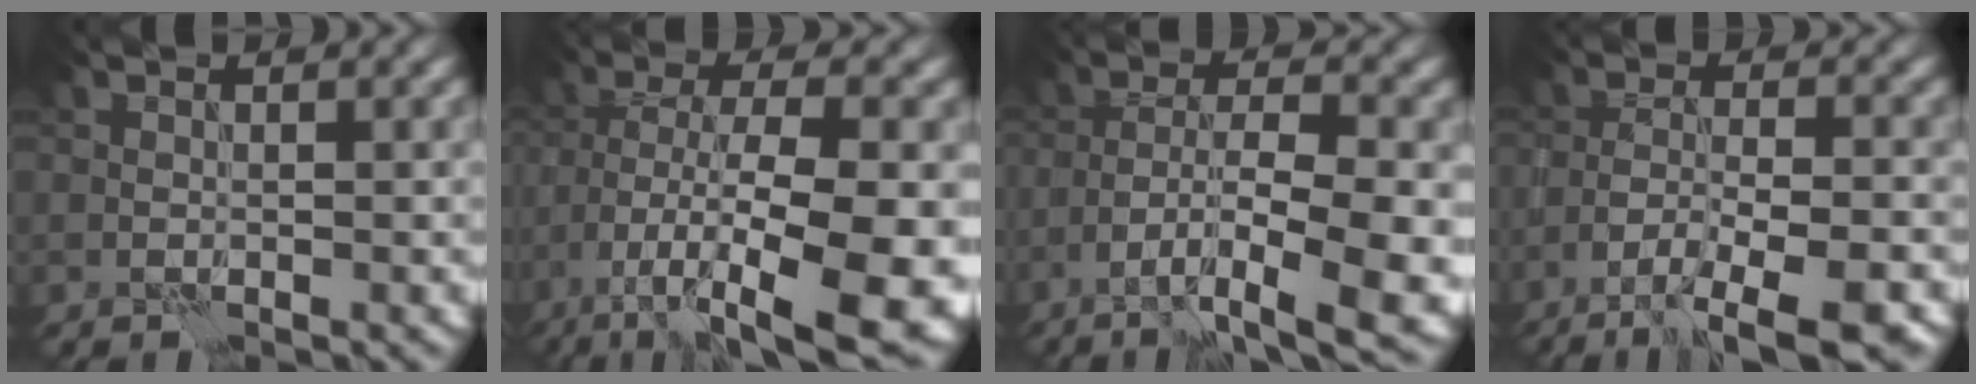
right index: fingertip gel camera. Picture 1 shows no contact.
{"total": 13.7, "force": [-6.5, 4.9, 11.1], "torque": [-0.202, -0.014, -0.096]}
{"total": 11.5, "force": [-5.5, 3.2, 9.5], "torque": [-0.160, -0.004, -0.080]}
{"total": 8.1, "force": [-5.7, 1.8, 5.5], "torque": [-0.083, -0.010, -0.089]}